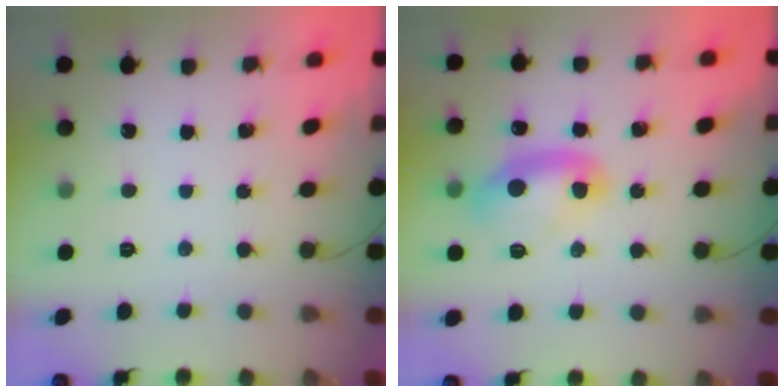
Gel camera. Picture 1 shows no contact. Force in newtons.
{"total": 9.5, "press": 9.4, "slide": 1.3}